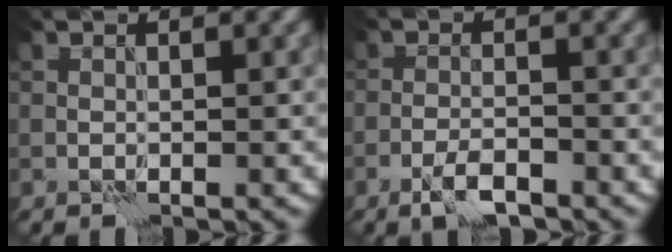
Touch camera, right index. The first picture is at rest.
{"total": 3.0, "force": [-2.1, 0.8, 2.0], "torque": [-0.040, 0.003, -0.044]}